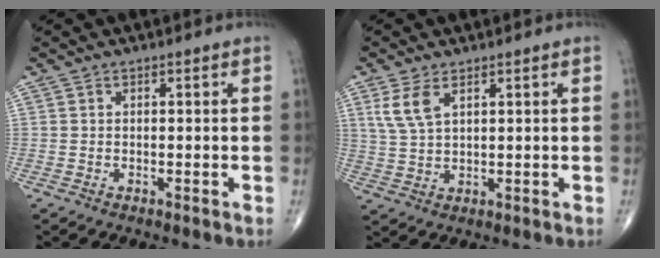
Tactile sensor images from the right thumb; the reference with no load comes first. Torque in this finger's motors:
{"motor_torque": [0.74, 1.15, 0.19, -0.02, 0.29]}